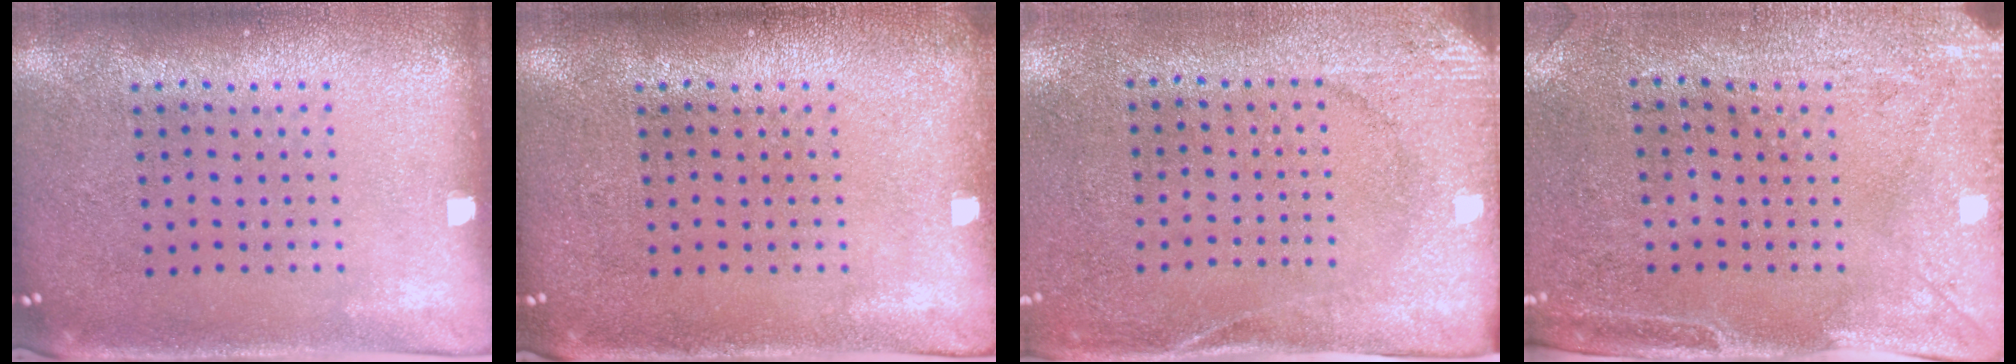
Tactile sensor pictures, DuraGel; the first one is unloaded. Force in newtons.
{"total": 0.6, "press": 0.6, "slide": 0.2}
{"total": 2.6, "press": 2.0, "slide": 1.6}
{"total": 3.1, "press": 2.5, "slide": 1.8}